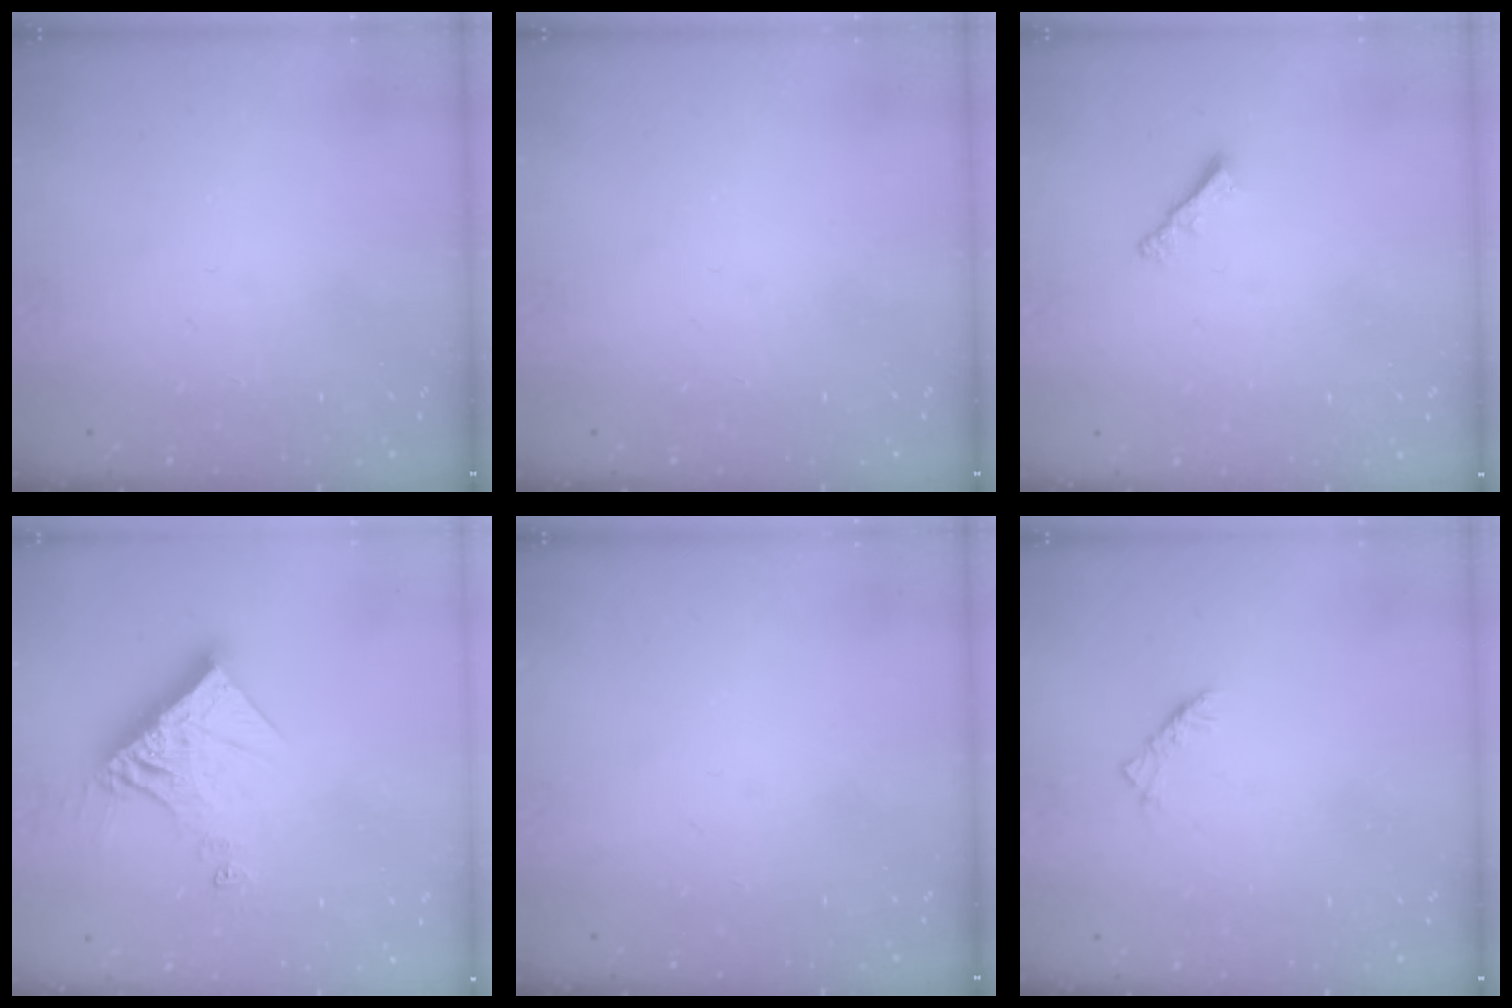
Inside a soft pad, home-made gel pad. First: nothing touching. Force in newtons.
{"total": 0.0}
{"total": 1.9, "press": 1.8, "slide": 0.5}
{"total": 14.4, "press": 14.3, "slide": 1.5}
{"total": 0.0}
{"total": 2.5, "press": 2.4, "slide": 0.7}